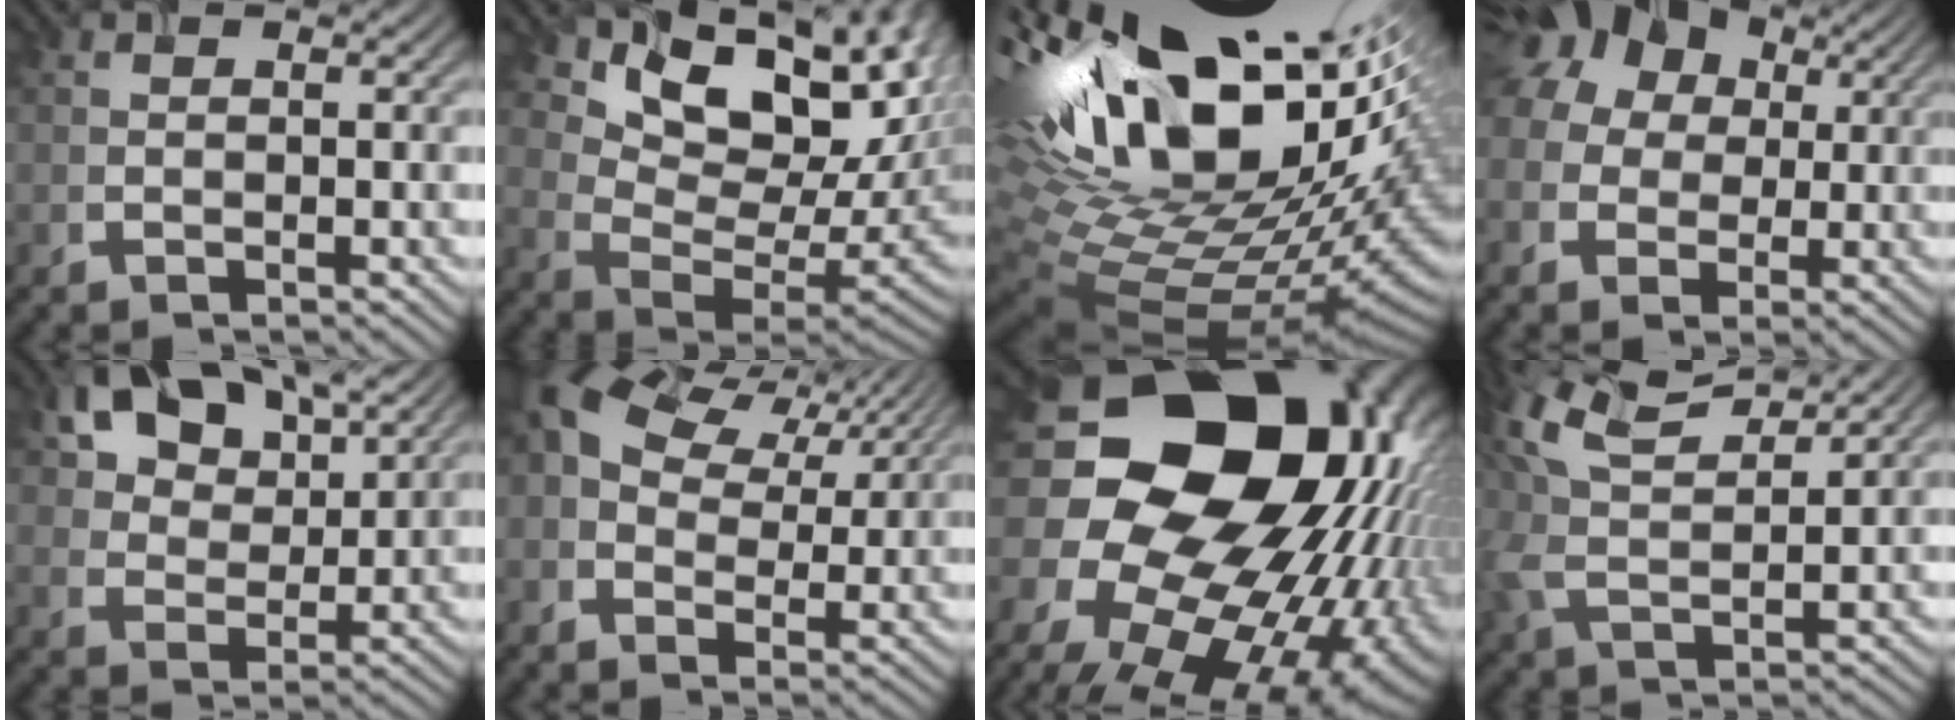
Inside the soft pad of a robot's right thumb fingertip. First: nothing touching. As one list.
[{"total": 14.7, "force": [7.9, 8.2, 9.3], "torque": [-0.162, -0.005, 0.157]}, {"total": 20.2, "force": [6.5, 11.3, 15.4], "torque": [-0.303, -0.004, 0.167]}, {"total": 15.3, "force": [4.8, 12.2, 7.9], "torque": [-0.209, 0.032, 0.075]}, {"total": 10.8, "force": [6.8, 6.2, 5.6], "torque": [-0.124, 0.008, 0.120]}, {"total": 10.1, "force": [4.0, 6.6, 6.5], "torque": [-0.144, 0.007, 0.078]}, {"total": 23.4, "force": [0.4, 19.0, 13.6], "torque": [-0.270, -0.012, 0.003]}, {"total": 9.6, "force": [5.9, 3.7, 6.6], "torque": [-0.178, 0.024, 0.119]}]